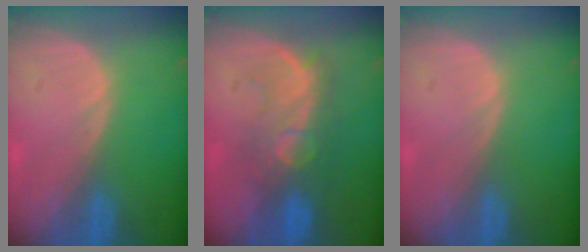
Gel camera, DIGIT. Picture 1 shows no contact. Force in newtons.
{"total": 8.8, "press": 8.2, "slide": 3.2}
{"total": 0.0}